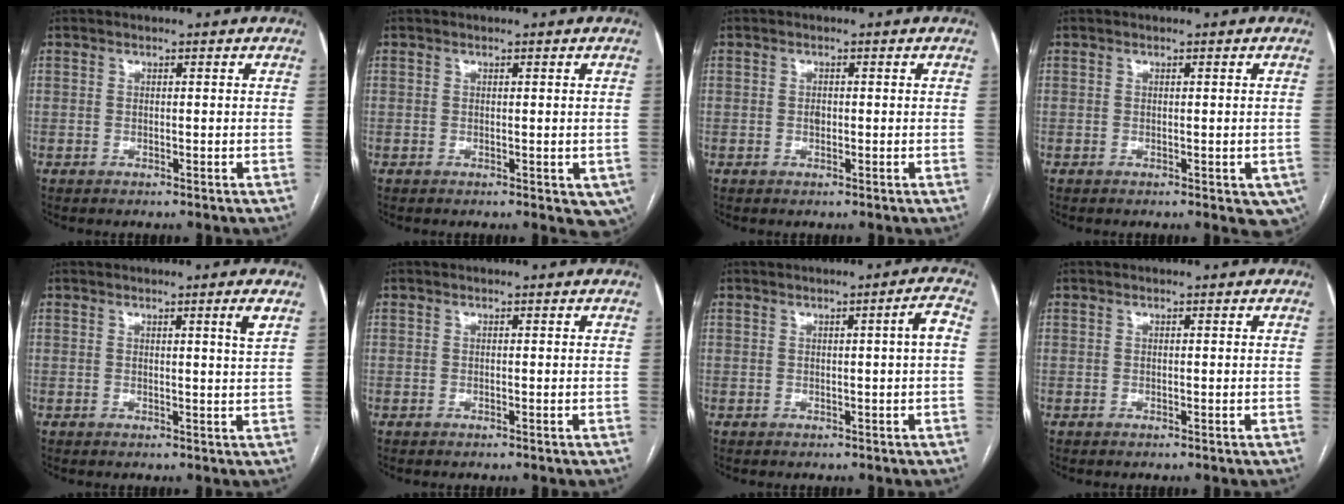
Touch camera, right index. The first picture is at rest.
{"total": 4.2, "force": [-0.9, 2.3, 3.4], "torque": [-0.023, -0.004, -0.011]}
{"total": 0.9, "force": [-0.1, 0.6, 0.7], "torque": [-0.011, 0.001, -0.001]}
{"total": 4.7, "force": [-2.0, 2.1, 3.6], "torque": [-0.021, -0.004, -0.027]}
{"total": 2.0, "force": [1.0, -0.6, 1.6], "torque": [-0.025, -0.010, 0.017]}
{"total": 0.0}
{"total": 2.4, "force": [0.1, -0.4, 2.4], "torque": [-0.033, 0.002, 0.003]}
{"total": 0.0}